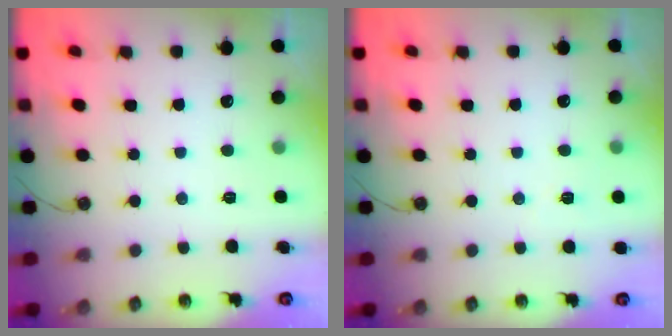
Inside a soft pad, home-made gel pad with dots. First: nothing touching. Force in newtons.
{"total": 10.4, "press": 2.6, "slide": 10.0}